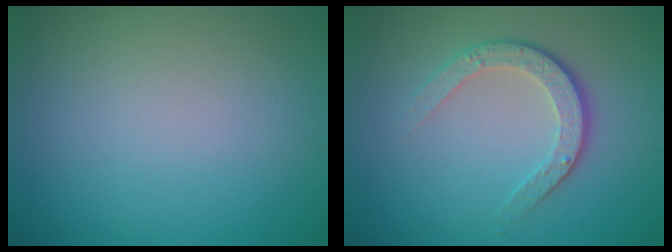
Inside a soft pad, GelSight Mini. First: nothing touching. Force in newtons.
{"total": 3.5, "press": 2.5, "slide": 2.5}